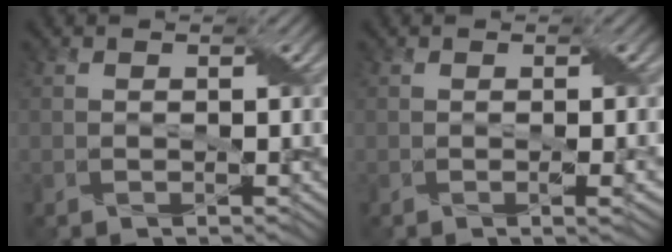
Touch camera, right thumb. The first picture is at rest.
{"total": 1.6, "force": [-0.2, 0.2, 1.6], "torque": [-0.025, 0.002, -0.002]}